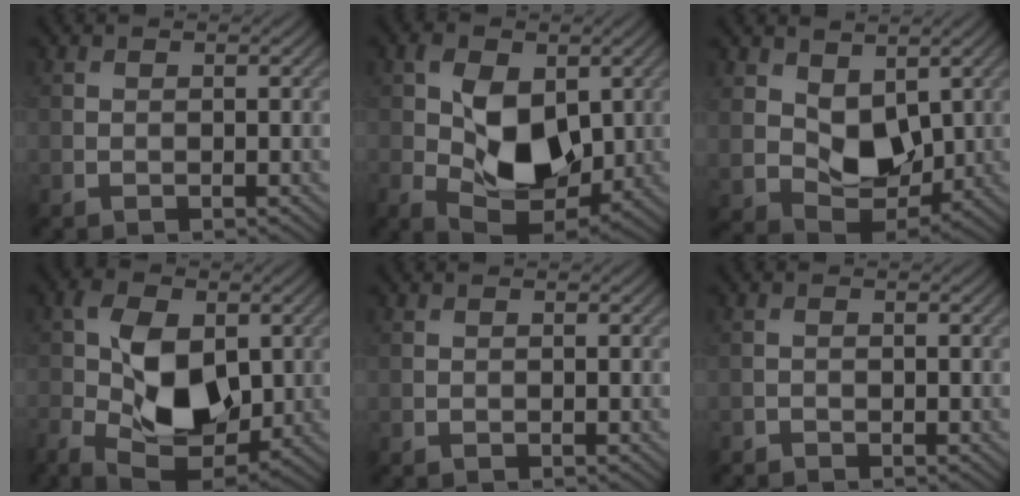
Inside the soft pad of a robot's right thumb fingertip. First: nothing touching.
{"total": 9.8, "force": [0.6, 6.5, 7.3], "torque": [-0.143, -0.019, 0.018]}
{"total": 8.2, "force": [2.6, 5.7, 5.3], "torque": [-0.122, -0.015, 0.045]}
{"total": 11.5, "force": [-0.7, 6.9, 9.2], "torque": [-0.182, -0.008, -0.014]}
{"total": 0.0}
{"total": 0.7, "force": [-0.6, 0.2, 0.0], "torque": [0.000, -0.002, -0.013]}